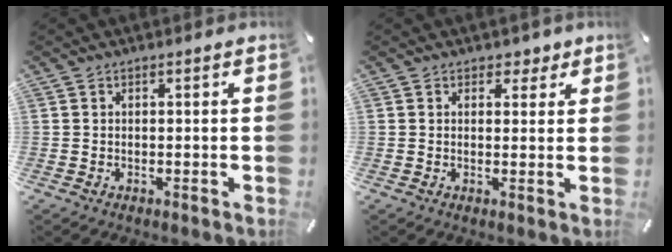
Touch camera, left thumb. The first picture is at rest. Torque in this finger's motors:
{"motor_torque": [0.03, -0.02, 0.00, 0.10, -0.12]}